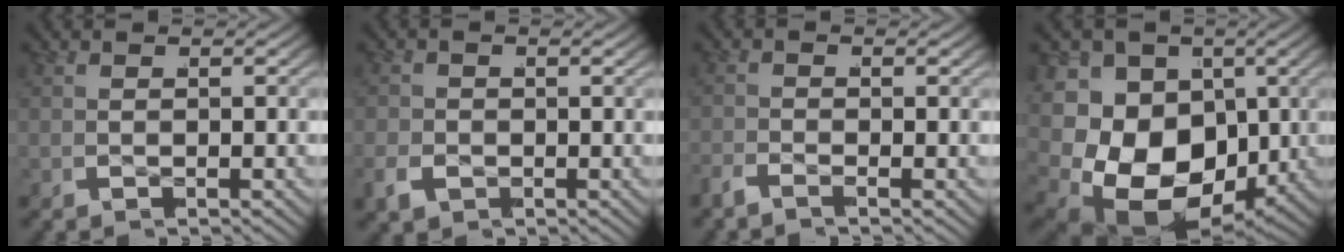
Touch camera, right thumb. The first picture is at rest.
{"total": 1.3, "force": [-0.6, 1.2, 0.3], "torque": [-0.015, -0.004, -0.008]}
{"total": 1.4, "force": [-1.0, -0.9, -0.2], "torque": [0.005, 0.009, -0.034]}
{"total": 19.4, "force": [-2.0, 14.5, 12.8], "torque": [-0.280, -0.070, -0.008]}